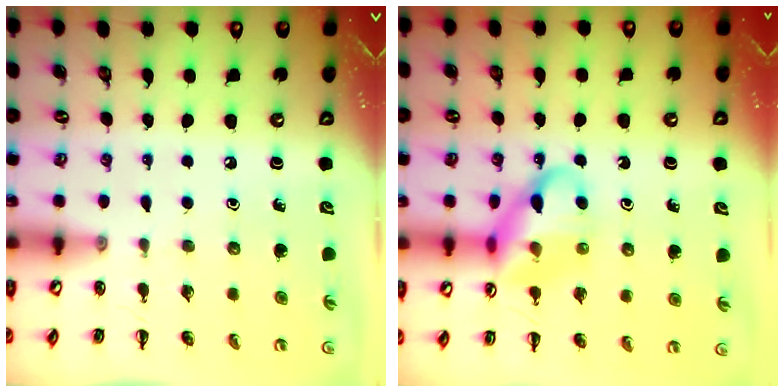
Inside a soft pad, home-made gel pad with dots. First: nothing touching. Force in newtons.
{"total": 13.4, "press": 13.2, "slide": 2.3}